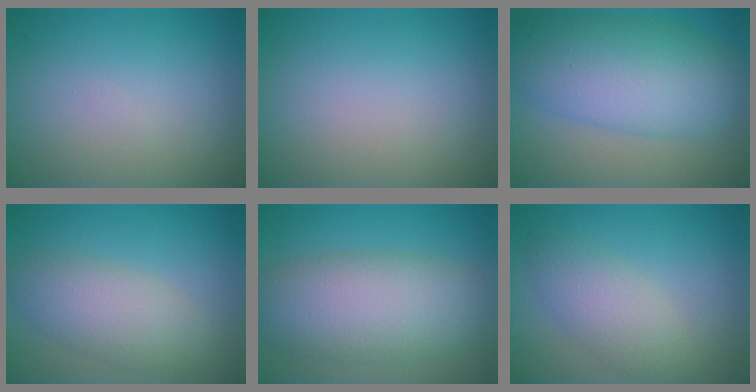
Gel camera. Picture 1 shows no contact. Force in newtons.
{"total": 0.0}
{"total": 9.4, "press": 9.4, "slide": 0.1}
{"total": 4.6, "press": 4.6, "slide": 0.4}
{"total": 8.5, "press": 8.5, "slide": 0.6}
{"total": 3.4, "press": 3.4, "slide": 0.0}